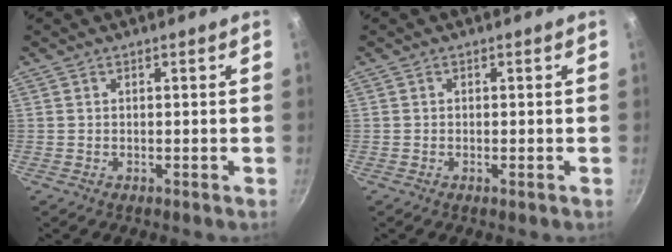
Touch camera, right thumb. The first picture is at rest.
{"total": 0.6, "force": [-0.3, 0.1, 0.5], "torque": [-0.010, 0.001, -0.007]}